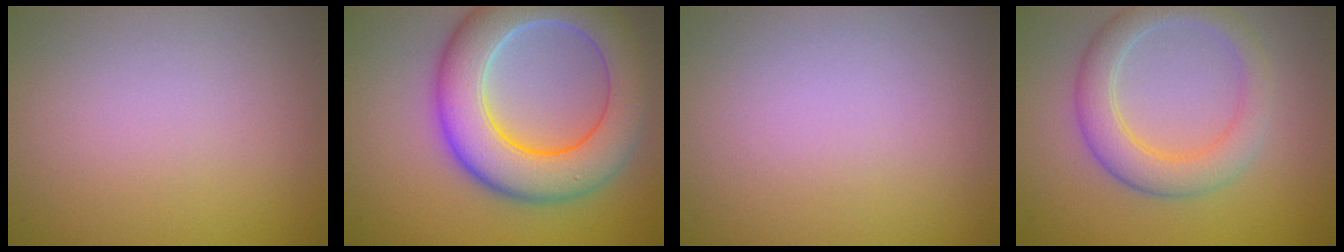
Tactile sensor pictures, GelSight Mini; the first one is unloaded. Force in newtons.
{"total": 9.6, "press": 9.6, "slide": 0.6}
{"total": 0.0}
{"total": 4.1, "press": 4.1, "slide": 0.4}